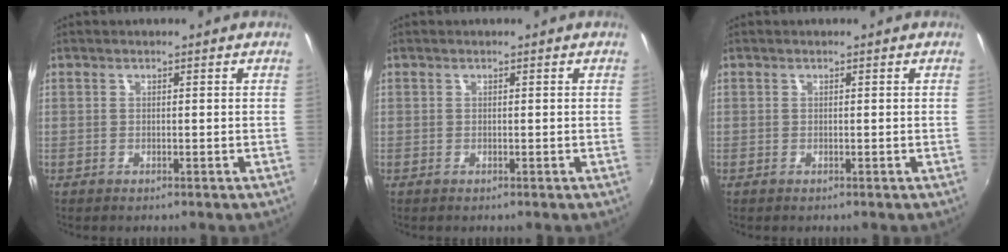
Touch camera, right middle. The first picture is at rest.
{"total": 0.0}
{"total": 0.0}